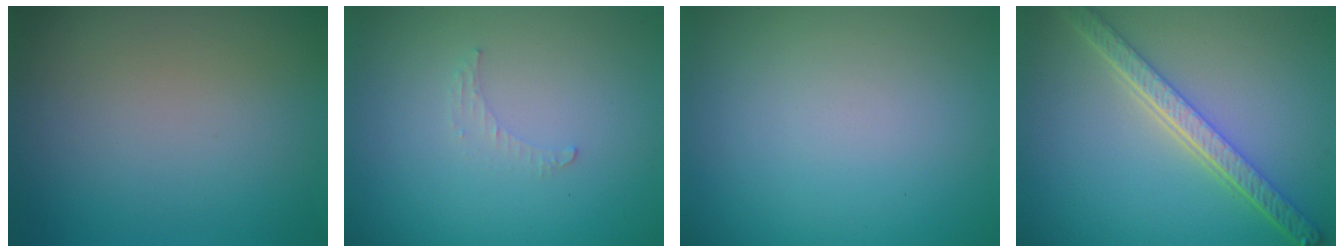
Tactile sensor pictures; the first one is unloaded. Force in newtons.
{"total": 0.8, "press": 0.8, "slide": 0.3}
{"total": 0.0}
{"total": 5.3, "press": 4.1, "slide": 3.3}